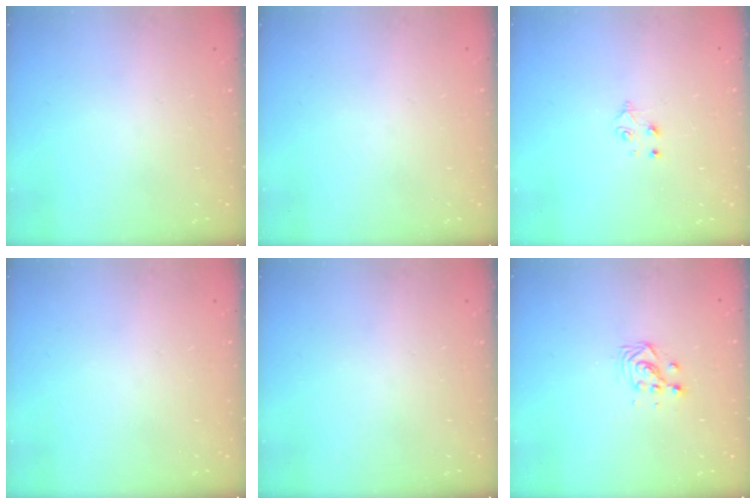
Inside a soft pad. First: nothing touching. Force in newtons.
{"total": 0.0}
{"total": 3.7, "press": 3.7, "slide": 0.5}
{"total": 0.0}
{"total": 0.0}
{"total": 3.2, "press": 3.1, "slide": 0.3}